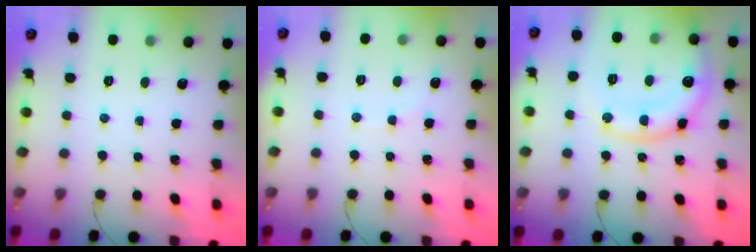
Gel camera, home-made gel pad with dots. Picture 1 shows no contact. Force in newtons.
{"total": 2.8, "press": 2.7, "slide": 0.7}
{"total": 14.7, "press": 14.6, "slide": 1.5}